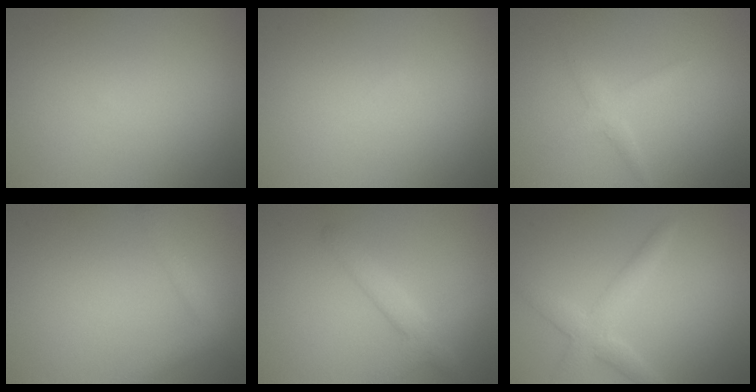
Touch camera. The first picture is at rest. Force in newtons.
{"total": 0.0}
{"total": 1.5, "press": 1.5, "slide": 0.1}
{"total": 2.3, "press": 2.3, "slide": 0.3}
{"total": 2.9, "press": 2.9, "slide": 0.2}
{"total": 3.1, "press": 3.1, "slide": 0.2}